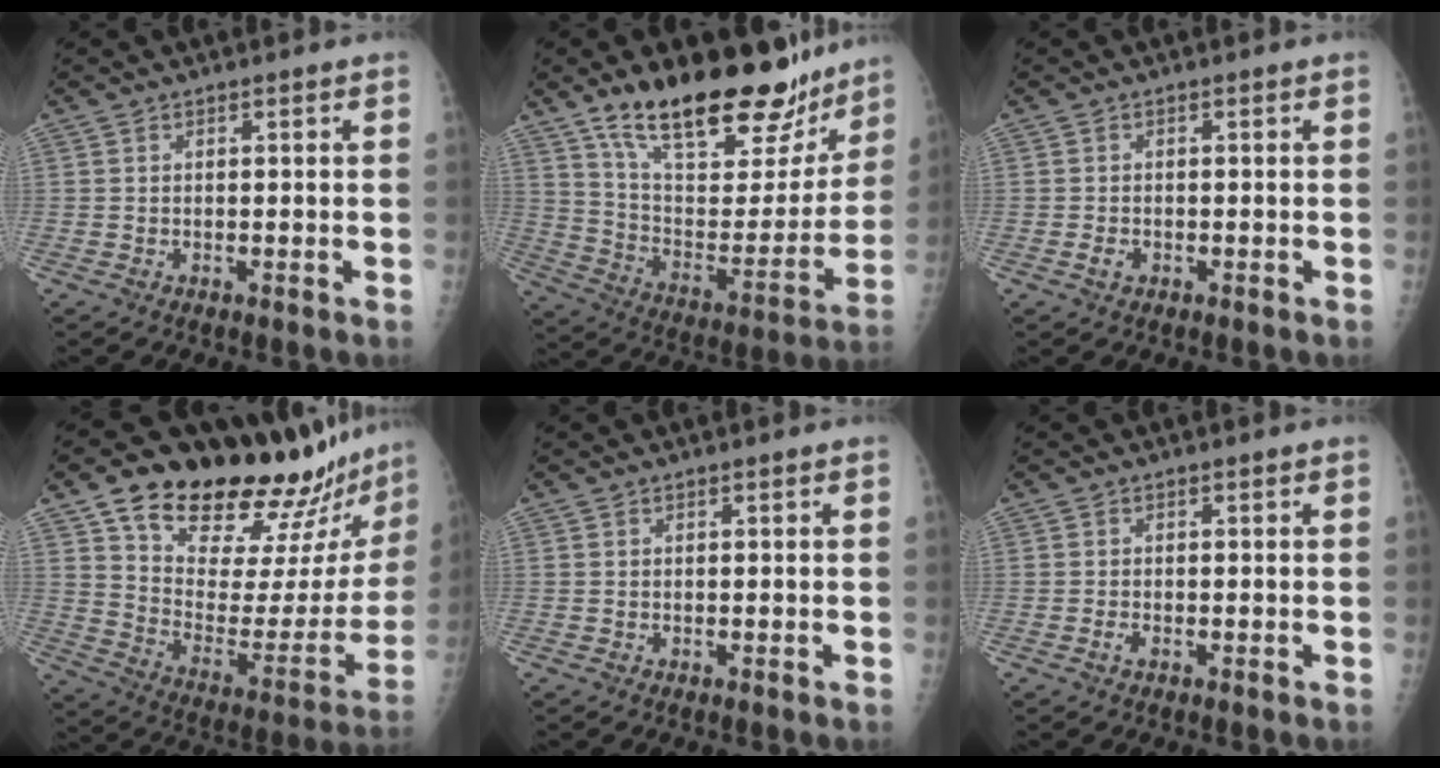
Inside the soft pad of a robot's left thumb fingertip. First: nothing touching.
{"total": 28.3, "force": [20.4, 11.0, 16.3], "torque": [-0.211, -0.076, 0.324]}
{"total": 1.3, "force": [-0.4, 1.0, 0.8], "torque": [-0.012, 0.001, -0.006]}
{"total": 30.0, "force": [23.1, 9.0, 16.9], "torque": [-0.227, -0.108, 0.340]}
{"total": 0.0}
{"total": 0.9, "force": [-0.3, 0.5, 0.6], "torque": [-0.012, -0.001, -0.007]}